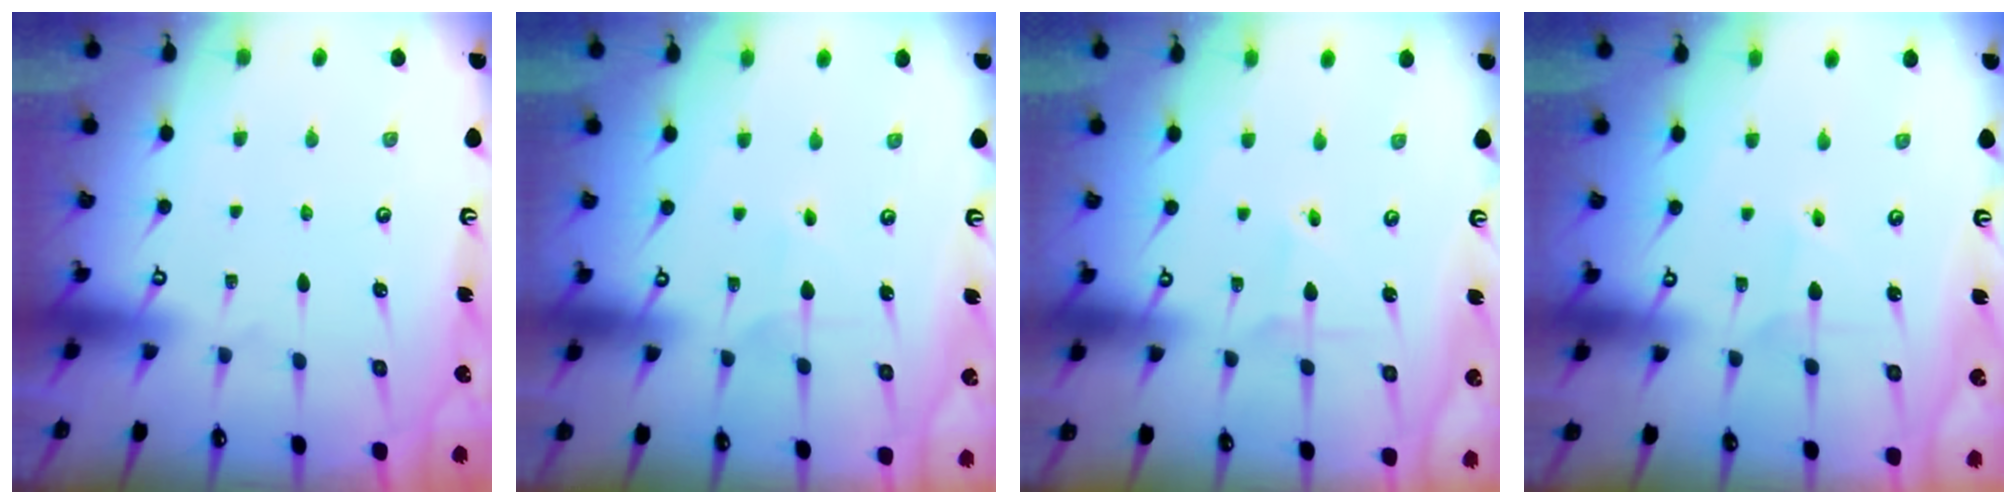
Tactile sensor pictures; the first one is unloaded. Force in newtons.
{"total": 4.8, "press": 4.7, "slide": 0.3}
{"total": 1.5, "press": 1.5, "slide": 0.1}
{"total": 2.4, "press": 2.3, "slide": 0.2}